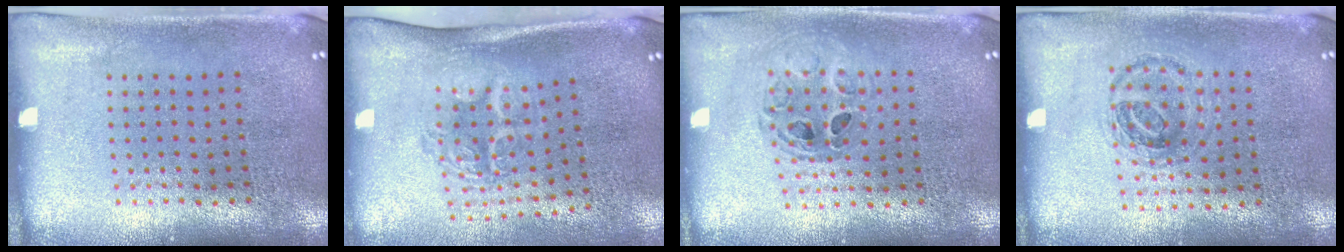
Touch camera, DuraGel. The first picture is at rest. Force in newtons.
{"total": 1.8, "press": 1.2, "slide": 1.3}
{"total": 0.8, "press": 0.7, "slide": 0.2}
{"total": 0.9, "press": 0.9, "slide": 0.2}